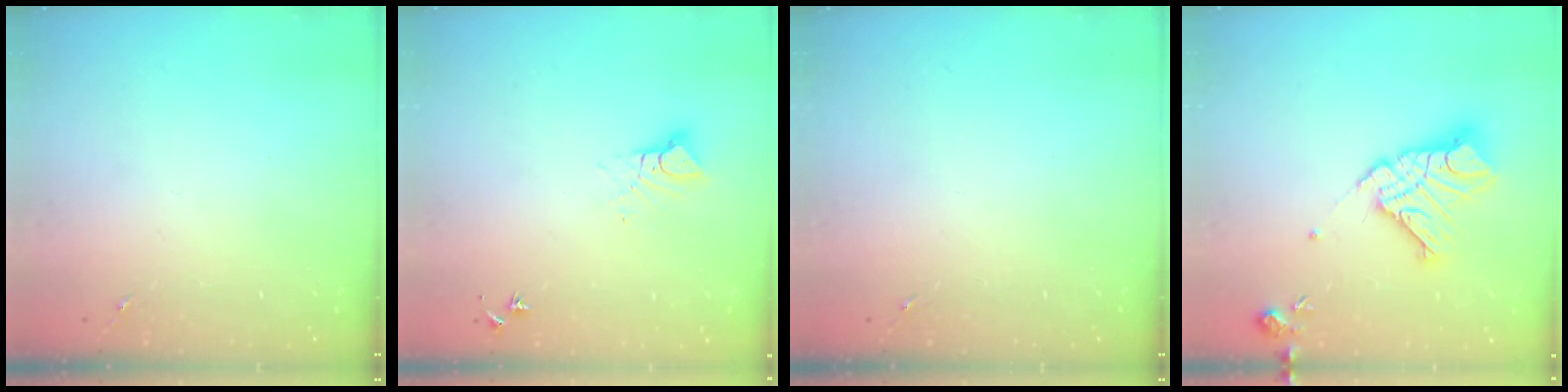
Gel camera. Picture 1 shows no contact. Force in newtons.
{"total": 6.3, "press": 6.3, "slide": 0.1}
{"total": 0.0}
{"total": 15.8, "press": 15.7, "slide": 1.9}